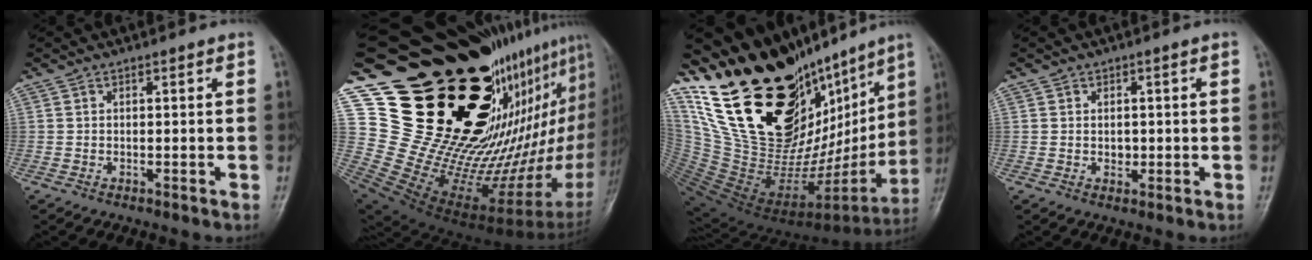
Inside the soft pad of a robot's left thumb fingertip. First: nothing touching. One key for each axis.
{"total": 42.4, "fx": 30.0, "fy": 13.0, "fz": 27.0, "tx": -0.366, "ty": -0.181, "tz": 0.470}
{"total": 36.9, "fx": 21.2, "fy": 16.3, "fz": 25.5, "tx": -0.358, "ty": -0.068, "tz": 0.366}
{"total": 1.9, "fx": 0.0, "fy": 1.7, "fz": 1.0, "tx": -0.001, "ty": 0.001, "tz": 0.001}